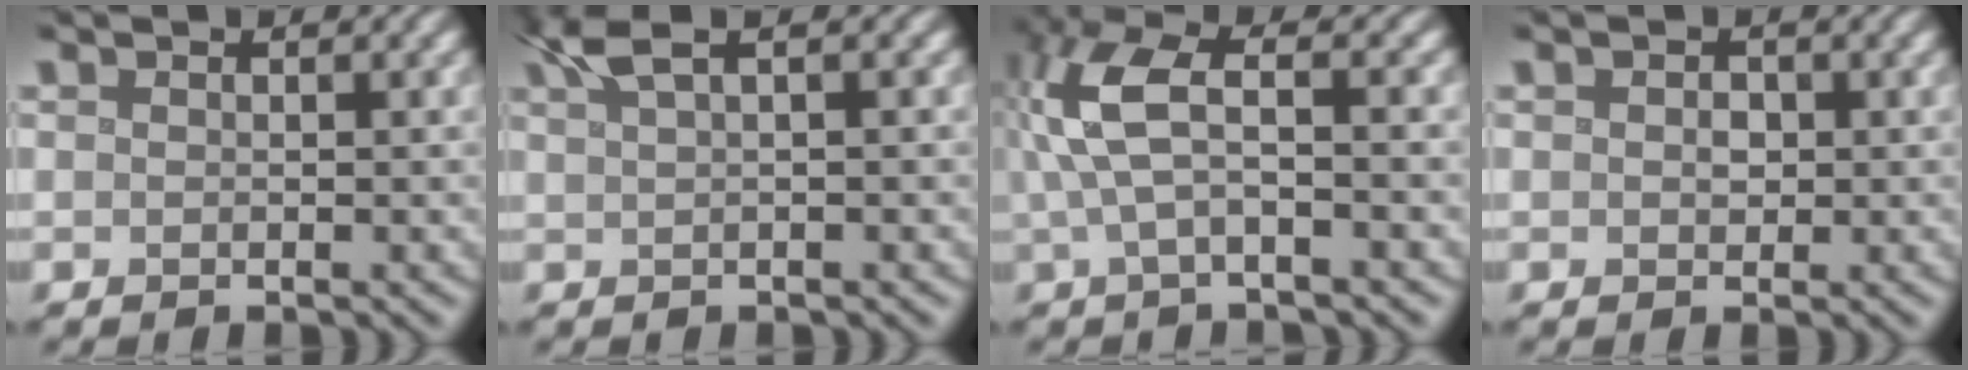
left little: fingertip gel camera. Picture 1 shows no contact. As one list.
[{"total": 3.3, "force": [1.7, 0.9, 2.7], "torque": [-0.042, 0.016, 0.028]}, {"total": 6.3, "force": [1.1, 2.2, 5.8], "torque": [-0.132, 0.015, 0.012]}, {"total": 1.1, "force": [0.1, 0.9, 0.7], "torque": [-0.012, -0.001, -0.001]}]